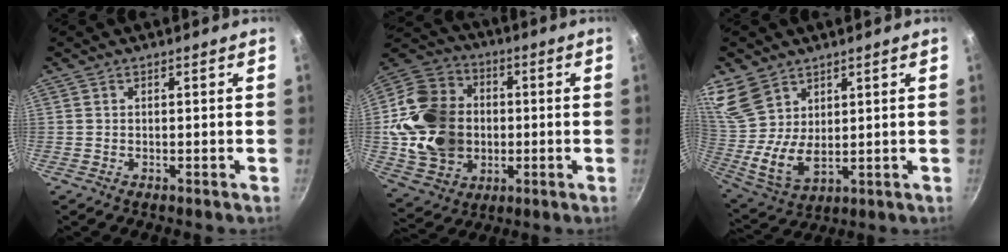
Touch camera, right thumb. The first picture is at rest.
{"total": 21.6, "force": [-0.4, 17.4, 12.8], "torque": [-0.213, 0.028, 0.001]}
{"total": 13.3, "force": [7.9, 8.2, 6.8], "torque": [-0.125, -0.039, 0.171]}